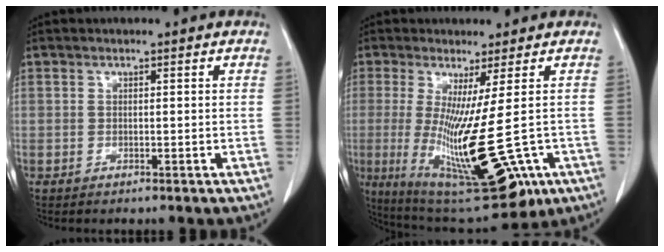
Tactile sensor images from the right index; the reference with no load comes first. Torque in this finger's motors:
{"motor_torque": [2.14, 0.00, 1.05, 0.21]}